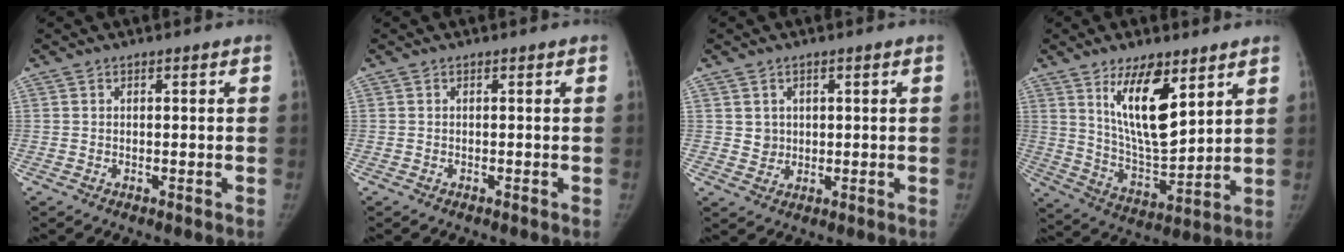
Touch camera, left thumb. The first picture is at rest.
{"total": 0.0}
{"total": 2.9, "force": [1.0, 2.6, 0.8], "torque": [0.000, -0.007, 0.022]}
{"total": 14.6, "force": [7.4, 5.5, 11.3], "torque": [-0.170, -0.053, 0.143]}